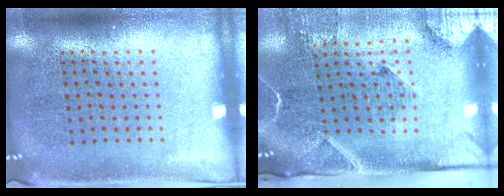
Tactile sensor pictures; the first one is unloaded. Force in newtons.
{"total": 3.0, "press": 2.1, "slide": 2.1}